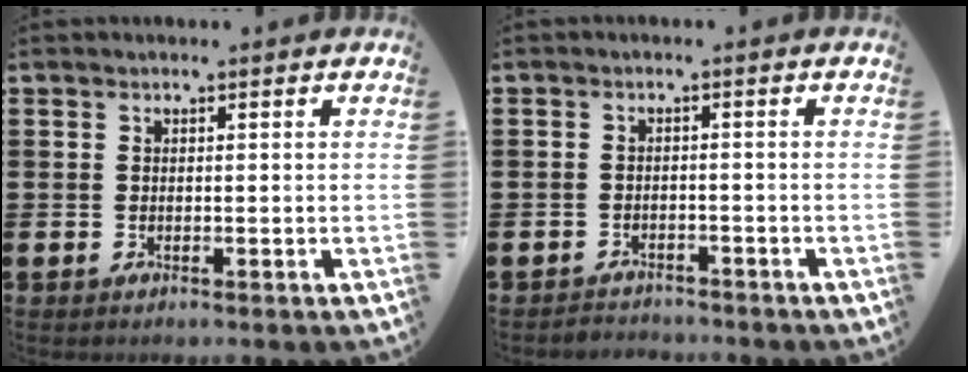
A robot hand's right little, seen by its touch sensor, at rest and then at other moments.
{"total": 1.6, "force": [-1.5, 0.1, -0.3], "torque": [-0.001, 0.004, -0.036]}